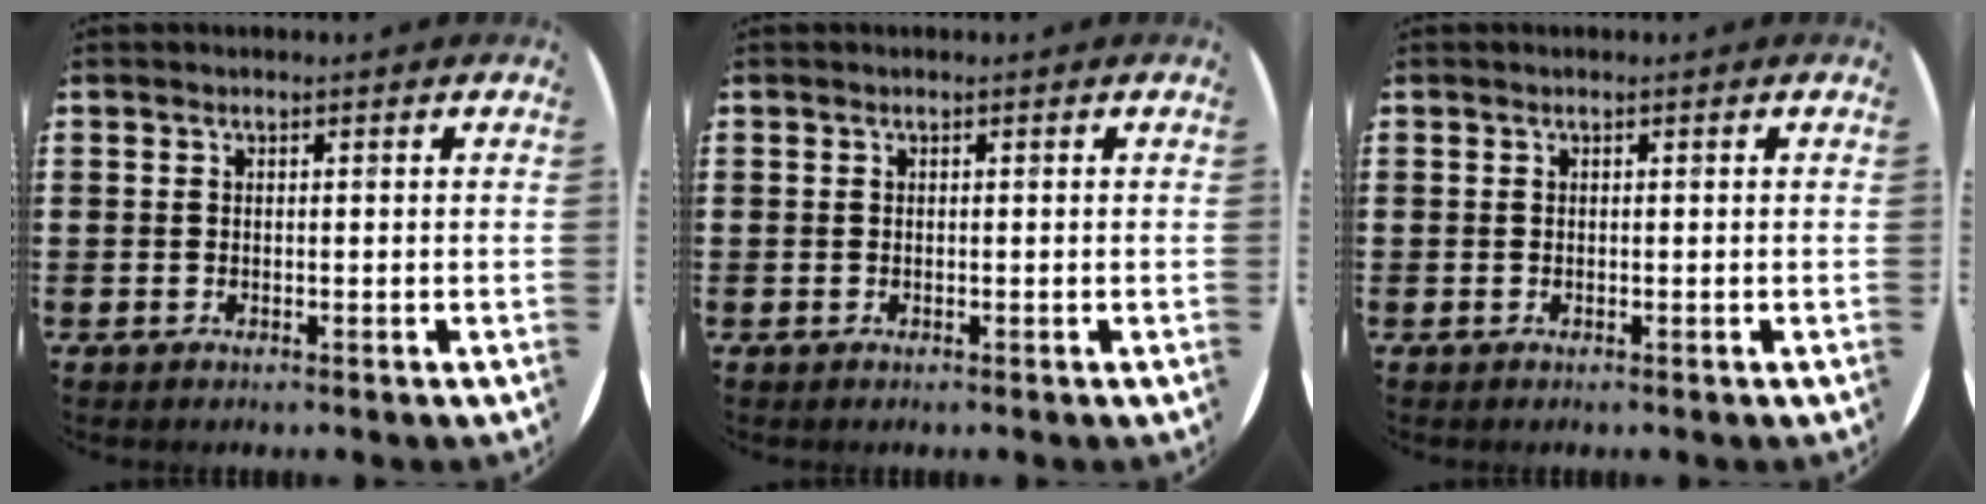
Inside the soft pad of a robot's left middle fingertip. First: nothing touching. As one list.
[{"total": 0.0}, {"total": 0.0}]